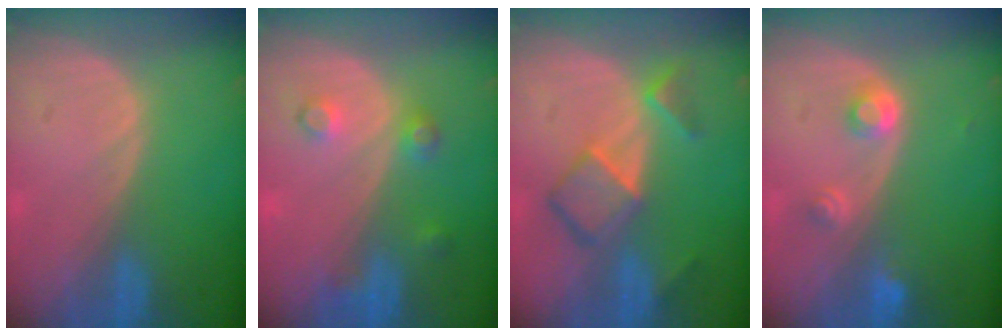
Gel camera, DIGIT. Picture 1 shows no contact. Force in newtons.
{"total": 3.7, "press": 3.4, "slide": 1.5}
{"total": 7.1, "press": 6.0, "slide": 3.6}
{"total": 2.9, "press": 2.9, "slide": 0.5}